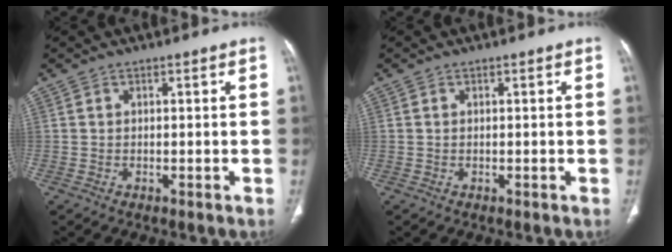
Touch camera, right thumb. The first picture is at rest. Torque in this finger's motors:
{"motor_torque": [0.02, -0.19, -0.13, -0.32, -0.03]}